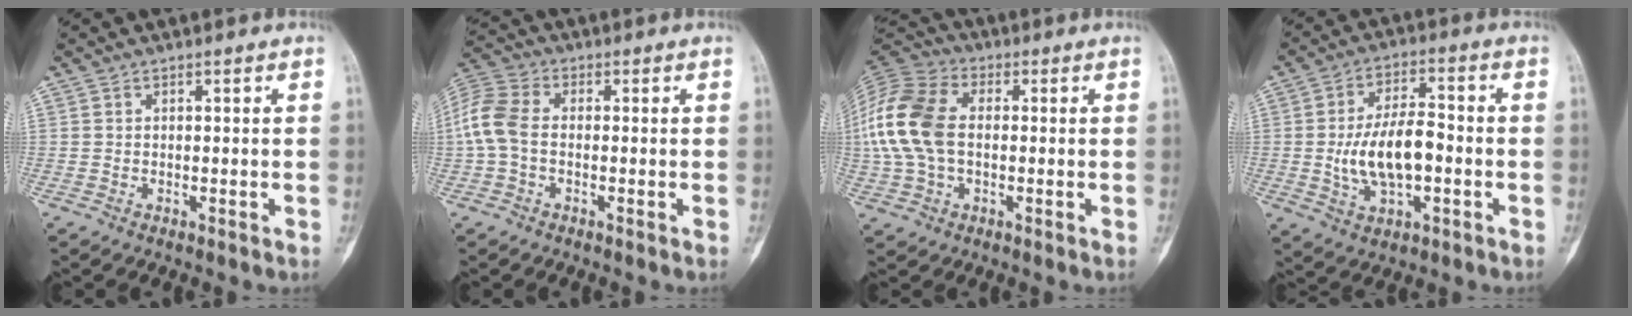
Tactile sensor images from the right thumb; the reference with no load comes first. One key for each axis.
{"total": 7.8, "fx": -0.6, "fy": 5.2, "fz": 5.9, "tx": -0.132, "ty": 0.019, "tz": -0.023}
{"total": 15.6, "fx": 0.3, "fy": 10.2, "fz": 11.8, "tx": -0.257, "ty": 0.026, "tz": 0.000}
{"total": 11.6, "fx": -1.5, "fy": 5.7, "fz": 9.9, "tx": -0.175, "ty": 0.019, "tz": -0.025}